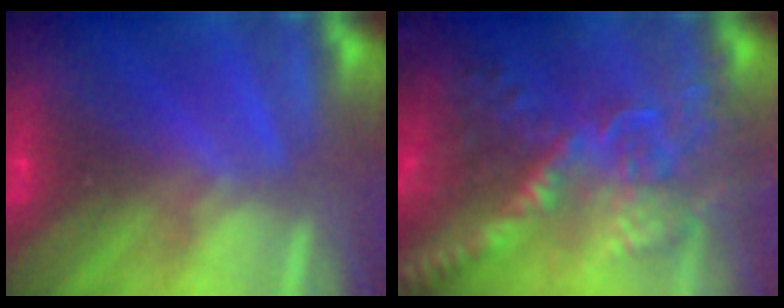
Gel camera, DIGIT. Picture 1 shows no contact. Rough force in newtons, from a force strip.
{"total": 8.3}